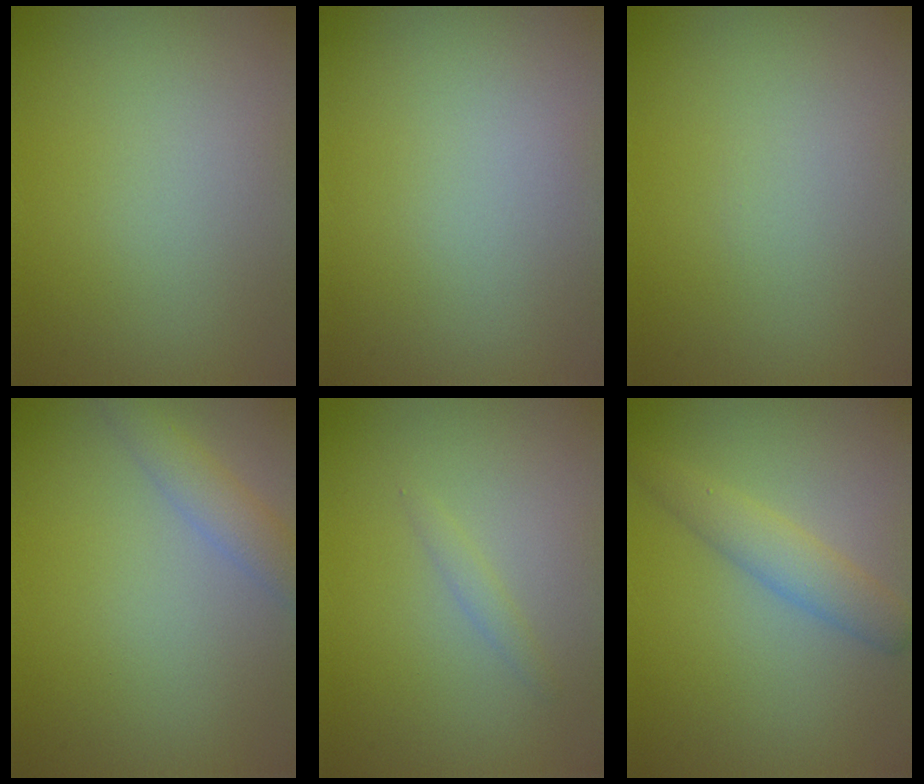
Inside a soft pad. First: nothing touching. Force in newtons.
{"total": 0.0}
{"total": 0.0}
{"total": 2.5, "press": 2.5, "slide": 0.1}
{"total": 0.9, "press": 0.9, "slide": 0.1}
{"total": 2.9, "press": 2.9, "slide": 0.1}